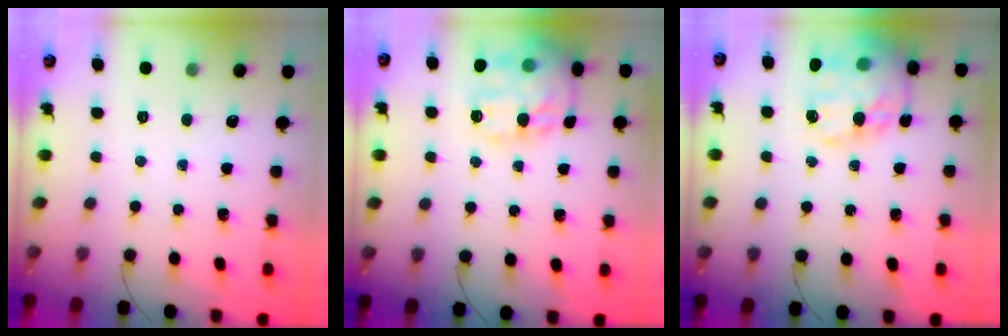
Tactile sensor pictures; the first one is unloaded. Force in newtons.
{"total": 18.8, "press": 18.7, "slide": 1.5}
{"total": 23.1, "press": 22.8, "slide": 3.7}